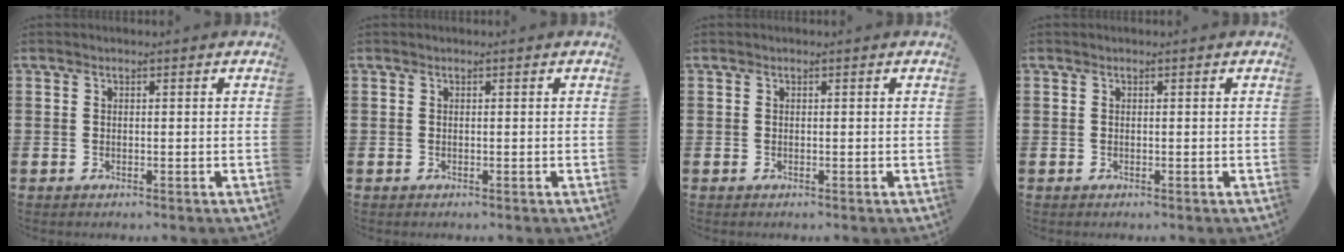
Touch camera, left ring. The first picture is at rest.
{"total": 0.0}
{"total": 0.0}
{"total": 0.0}